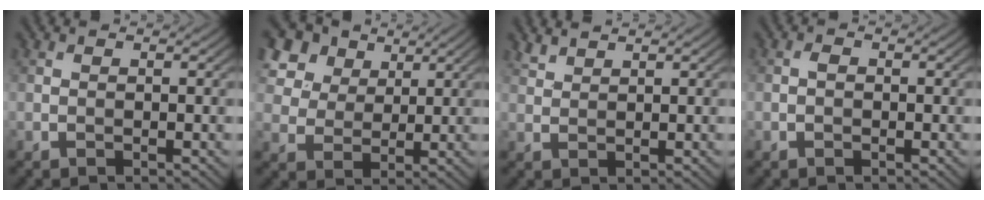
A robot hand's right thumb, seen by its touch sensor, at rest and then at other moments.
{"total": 11.6, "force": [6.6, 7.9, 5.3], "torque": [-0.180, 0.017, 0.138]}
{"total": 1.8, "force": [1.7, 0.4, 0.6], "torque": [-0.017, 0.003, 0.040]}
{"total": 1.0, "force": [-0.3, 0.7, 0.6], "torque": [-0.013, 0.001, -0.007]}